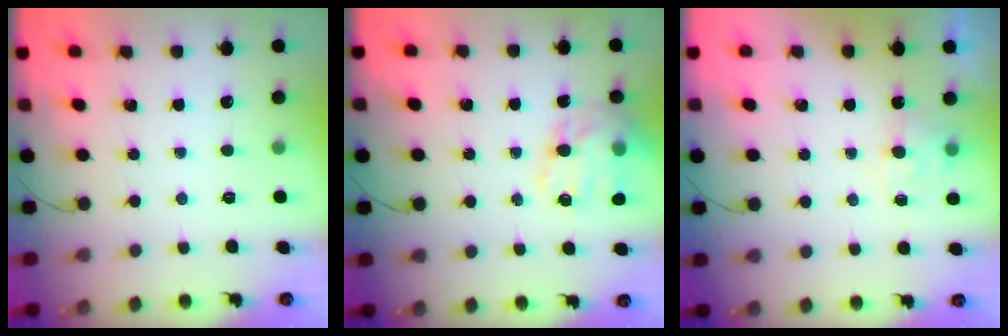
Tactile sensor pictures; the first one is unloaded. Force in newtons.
{"total": 17.1, "press": 16.8, "slide": 3.4}
{"total": 4.4, "press": 4.1, "slide": 1.5}